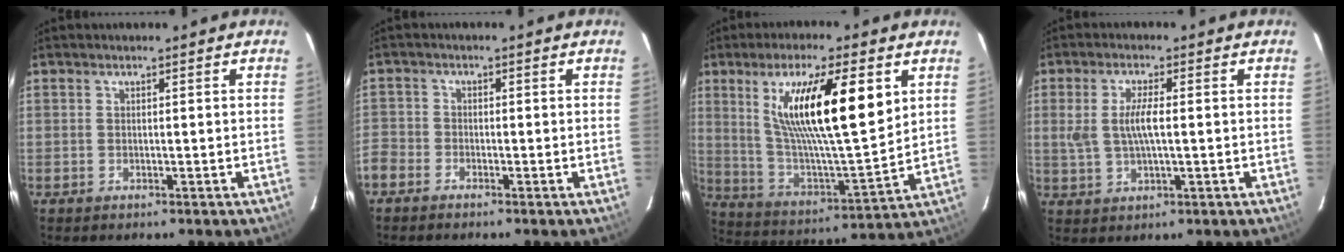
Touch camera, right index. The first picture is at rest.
{"total": 5.0, "force": [-3.0, 3.8, 1.1], "torque": [-0.044, 0.004, -0.071]}
{"total": 20.1, "force": [7.6, 4.1, 18.1], "torque": [-0.309, -0.004, 0.139]}
{"total": 6.0, "force": [0.4, 1.7, 5.7], "torque": [-0.113, 0.000, 0.012]}